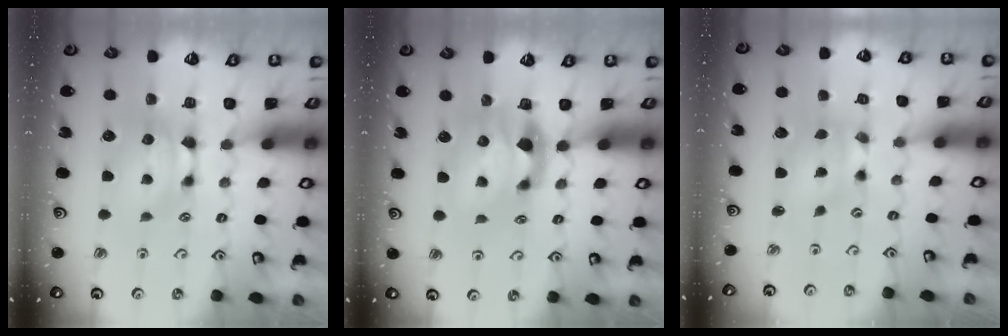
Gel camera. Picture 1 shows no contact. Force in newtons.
{"total": 2.9, "press": 2.5, "slide": 1.5}
{"total": 1.5, "press": 1.0, "slide": 1.1}